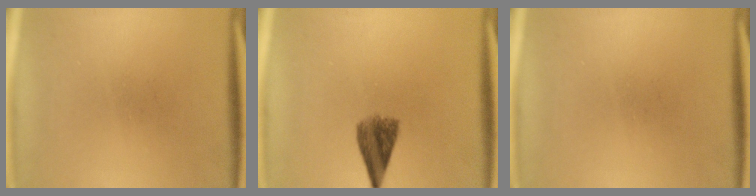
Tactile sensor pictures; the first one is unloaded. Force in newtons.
{"total": 5.3}
{"total": 0.0}